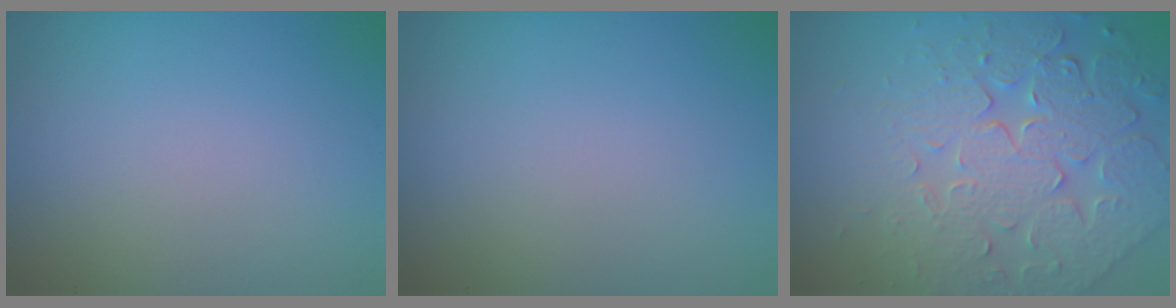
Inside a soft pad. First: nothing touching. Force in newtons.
{"total": 0.0}
{"total": 7.7, "press": 5.8, "slide": 5.0}